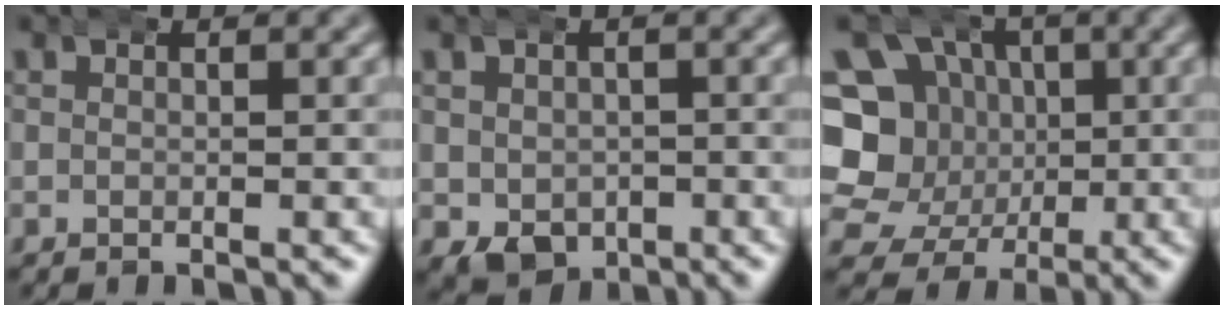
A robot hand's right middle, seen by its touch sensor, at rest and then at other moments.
{"total": 4.6, "force": [-1.6, 3.9, 2.0], "torque": [-0.027, -0.035, -0.006]}
{"total": 13.5, "force": [-0.1, 12.4, 5.2], "torque": [-0.119, -0.049, 0.002]}